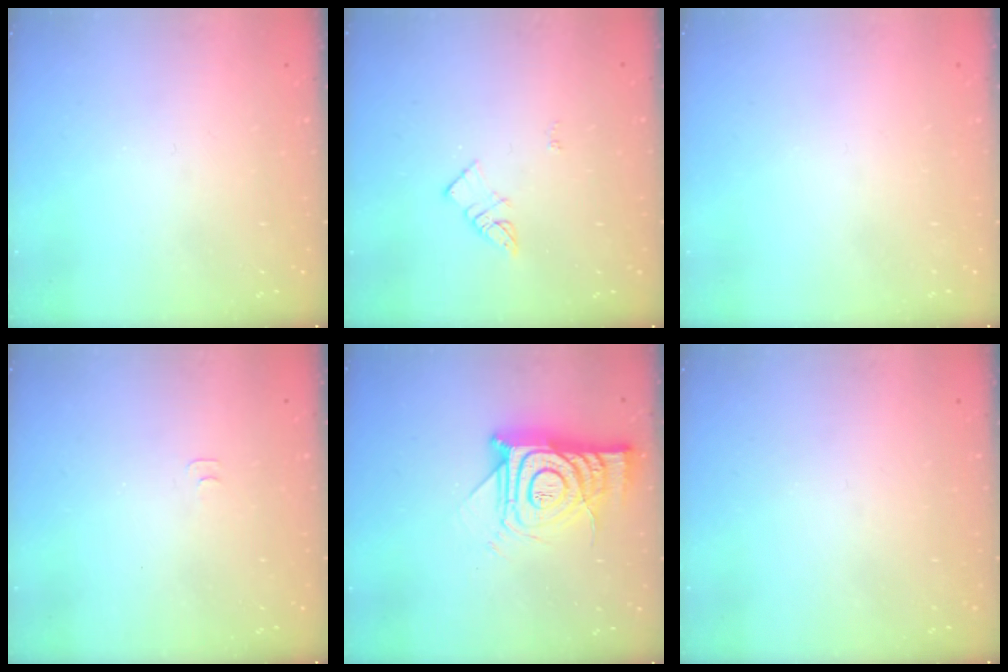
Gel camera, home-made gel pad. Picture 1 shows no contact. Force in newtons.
{"total": 3.7, "press": 3.7, "slide": 0.3}
{"total": 1.6, "press": 1.6, "slide": 0.1}
{"total": 3.0, "press": 3.0, "slide": 0.3}
{"total": 15.3, "press": 15.2, "slide": 1.4}
{"total": 0.0}